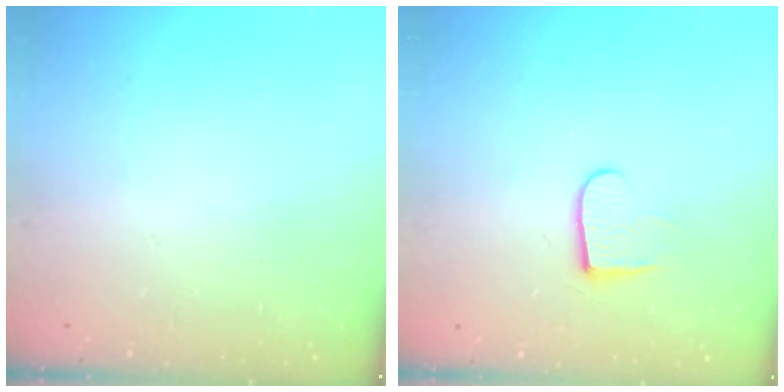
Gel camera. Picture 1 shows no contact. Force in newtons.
{"total": 6.9, "press": 6.9, "slide": 0.7}